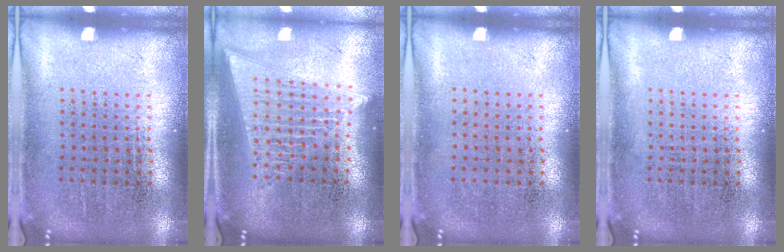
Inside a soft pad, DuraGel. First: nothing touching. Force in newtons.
{"total": 2.0, "press": 1.7, "slide": 1.0}
{"total": 0.0}
{"total": 0.0}